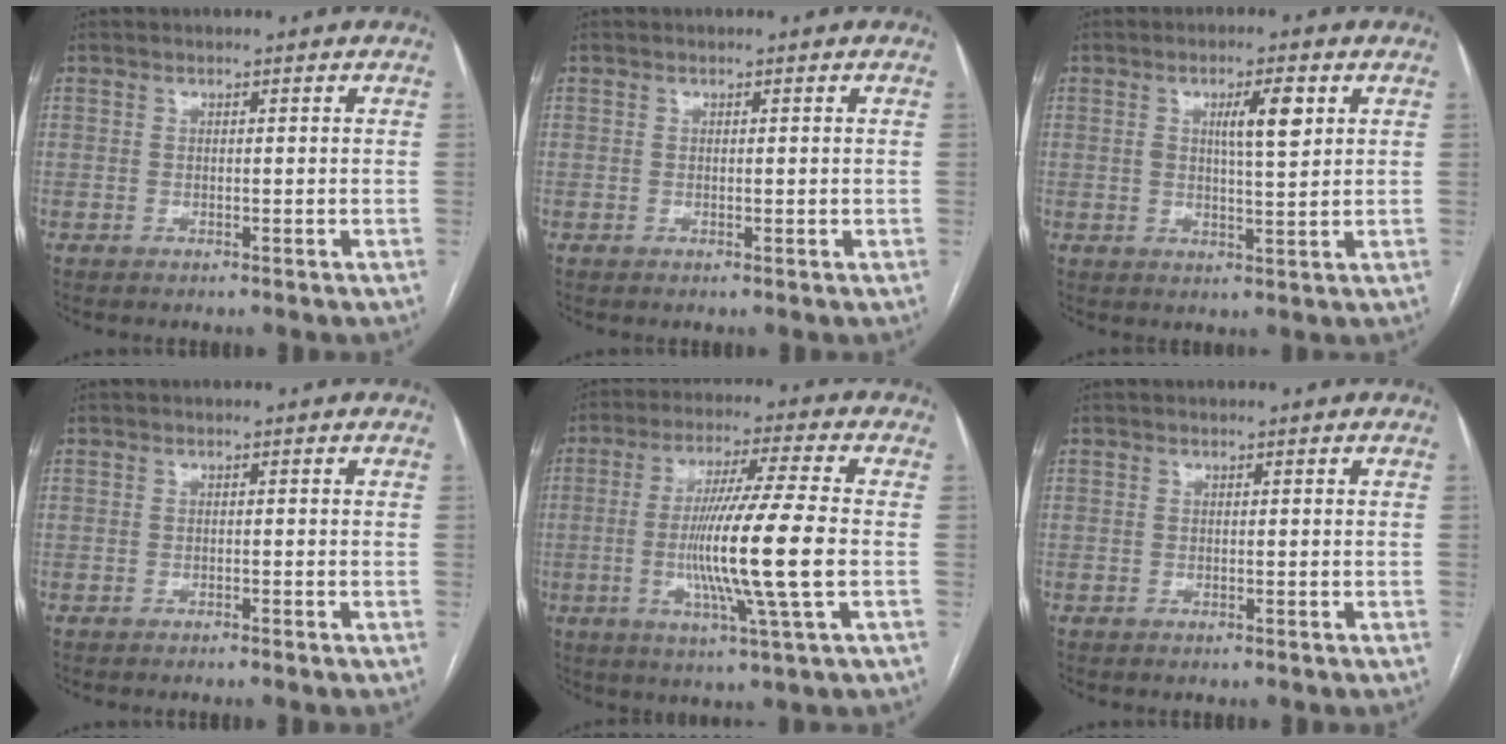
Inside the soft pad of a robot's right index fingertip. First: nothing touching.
{"total": 0.0}
{"total": 5.4, "force": [1.8, 0.7, 5.0], "torque": [-0.086, 0.005, 0.031]}
{"total": 0.7, "force": [-0.6, -0.2, 0.4], "torque": [-0.007, 0.002, -0.011]}
{"total": 14.1, "force": [-1.9, -1.1, 13.9], "torque": [-0.261, -0.014, -0.041]}
{"total": 0.0}